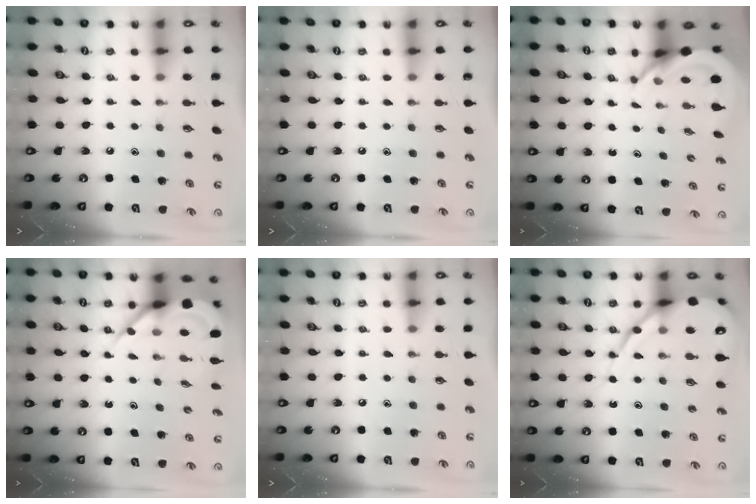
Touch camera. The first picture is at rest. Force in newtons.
{"total": 0.0}
{"total": 6.3, "press": 6.3, "slide": 0.9}
{"total": 8.1, "press": 8.0, "slide": 0.9}
{"total": 1.5, "press": 1.5, "slide": 0.2}
{"total": 12.4, "press": 12.3, "slide": 1.4}